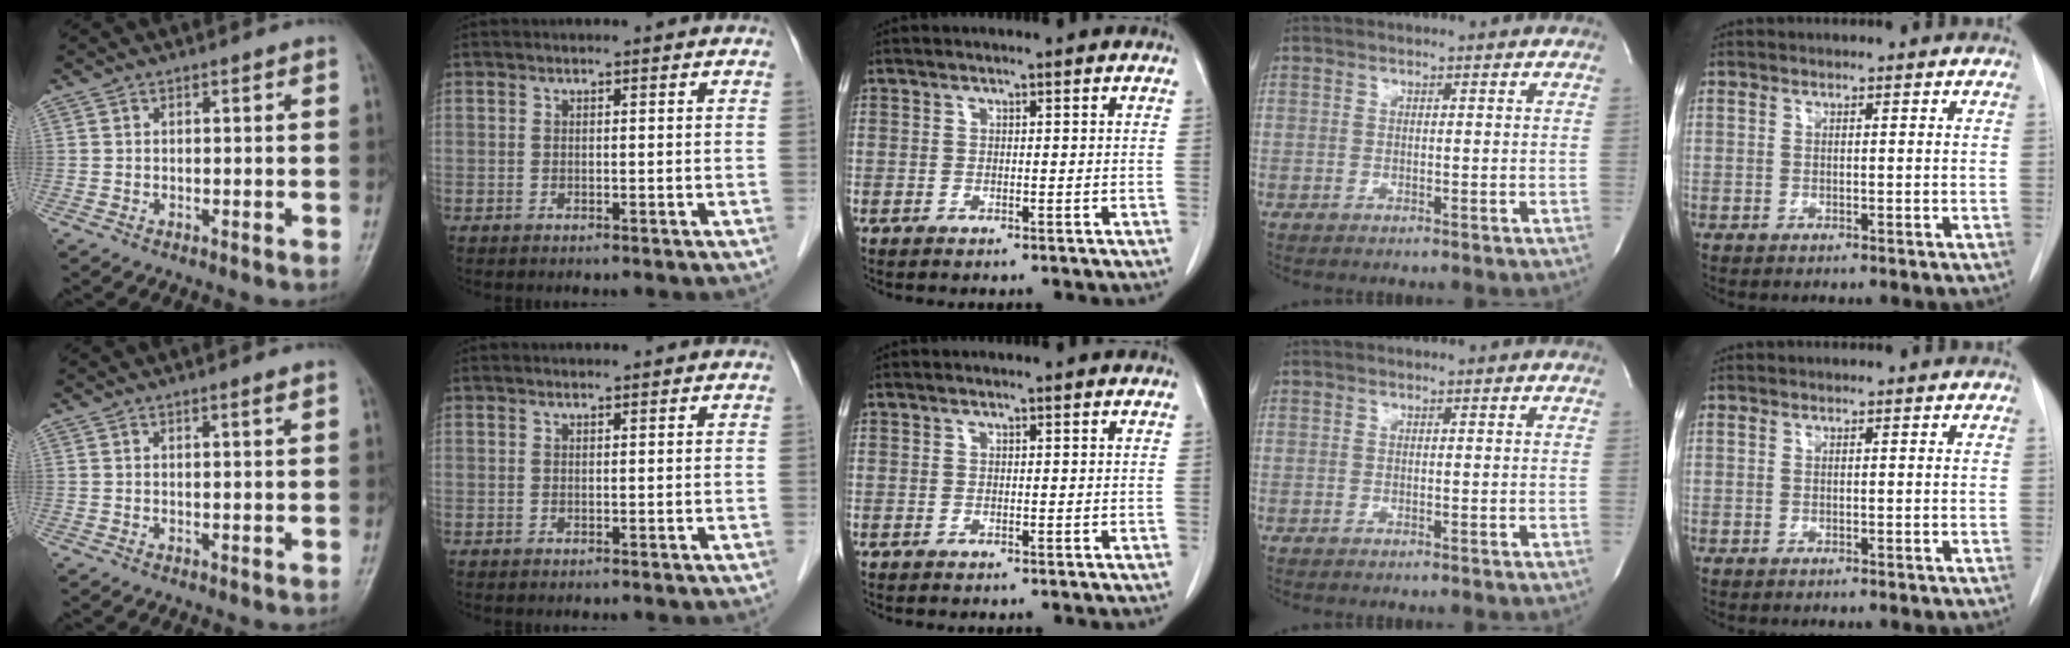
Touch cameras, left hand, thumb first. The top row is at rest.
{"thumb": {"total": 1.0, "force": [0.6, -0.1, 0.8], "torque": [-0.014, -0.004, 0.011]}, "index": {"total": 0.6, "force": [0.6, 0.0, 0.1], "torque": [-0.009, 0.005, 0.011]}}